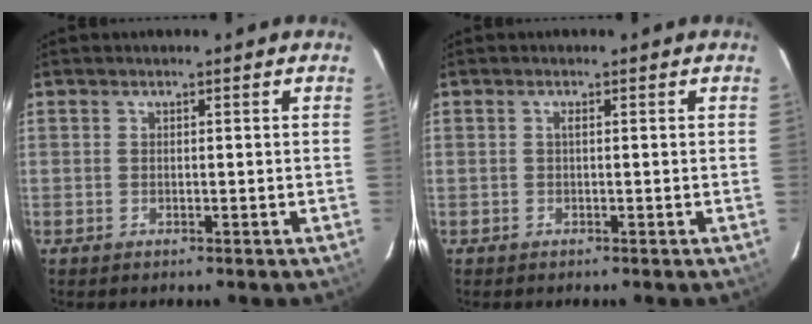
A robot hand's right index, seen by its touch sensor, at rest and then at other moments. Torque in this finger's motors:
{"motor_torque": [0.13, -0.05, 0.08, 0.02]}